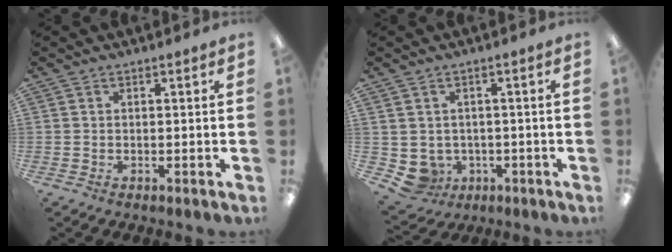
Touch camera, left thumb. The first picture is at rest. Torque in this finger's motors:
{"motor_torque": [-0.04, 0.04, 0.12, 0.15, 0.00]}